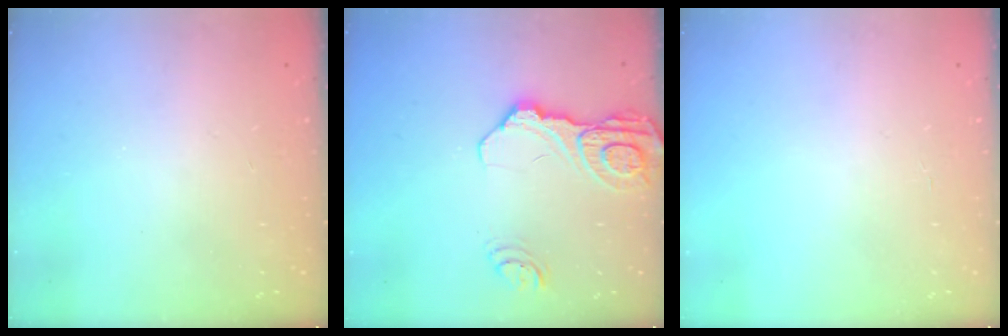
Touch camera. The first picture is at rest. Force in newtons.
{"total": 14.5, "press": 14.4, "slide": 1.7}
{"total": 2.5, "press": 2.5, "slide": 0.3}